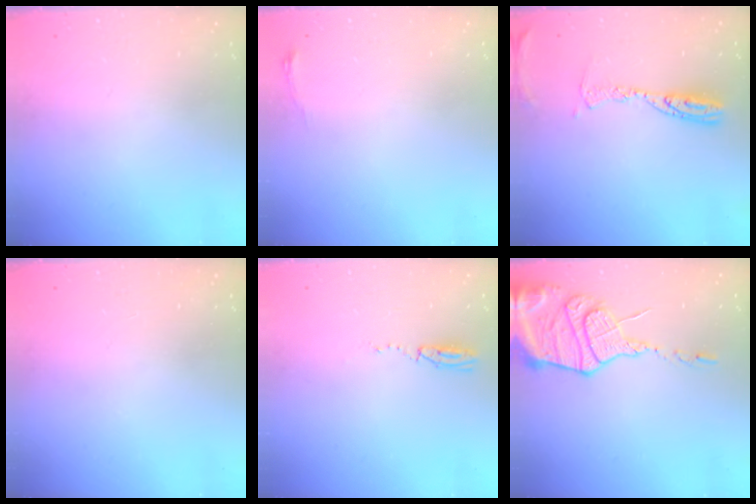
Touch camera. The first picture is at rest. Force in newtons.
{"total": 3.4, "press": 3.4, "slide": 0.5}
{"total": 9.5, "press": 9.4, "slide": 0.9}
{"total": 0.0}
{"total": 3.5, "press": 2.8, "slide": 2.2}
{"total": 16.4, "press": 16.3, "slide": 1.7}